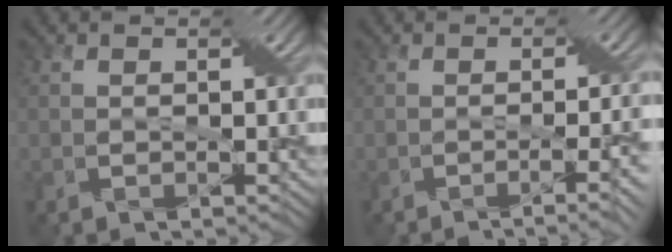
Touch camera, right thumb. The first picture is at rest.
{"total": 4.1, "force": [-1.9, -0.3, 3.6], "torque": [-0.052, -0.005, -0.022]}